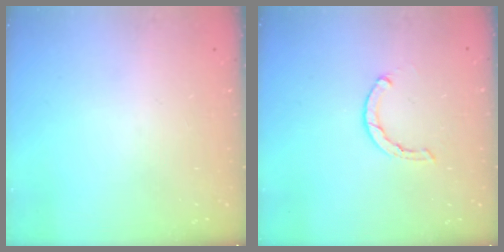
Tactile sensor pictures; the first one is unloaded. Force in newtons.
{"total": 1.7, "press": 1.6, "slide": 0.3}